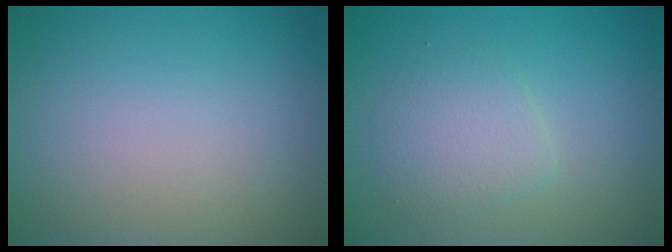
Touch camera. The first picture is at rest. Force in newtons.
{"total": 2.7, "press": 2.7, "slide": 0.1}